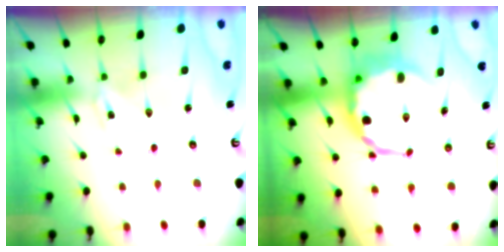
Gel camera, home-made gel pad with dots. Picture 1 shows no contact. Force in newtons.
{"total": 8.3, "press": 7.9, "slide": 2.5}